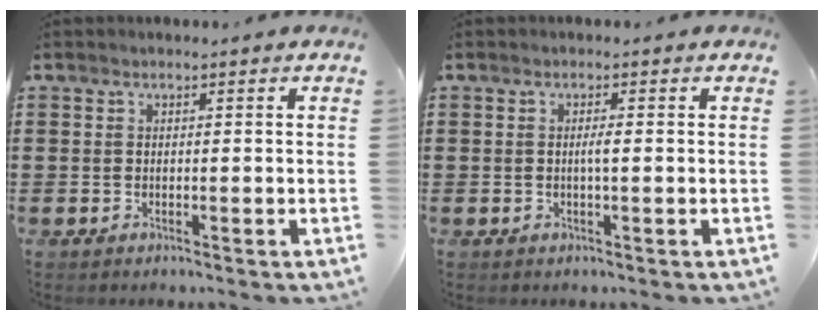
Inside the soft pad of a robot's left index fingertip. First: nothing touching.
{"total": 1.4, "force": [0.1, -0.1, 1.4], "torque": [-0.029, -0.004, 0.002]}